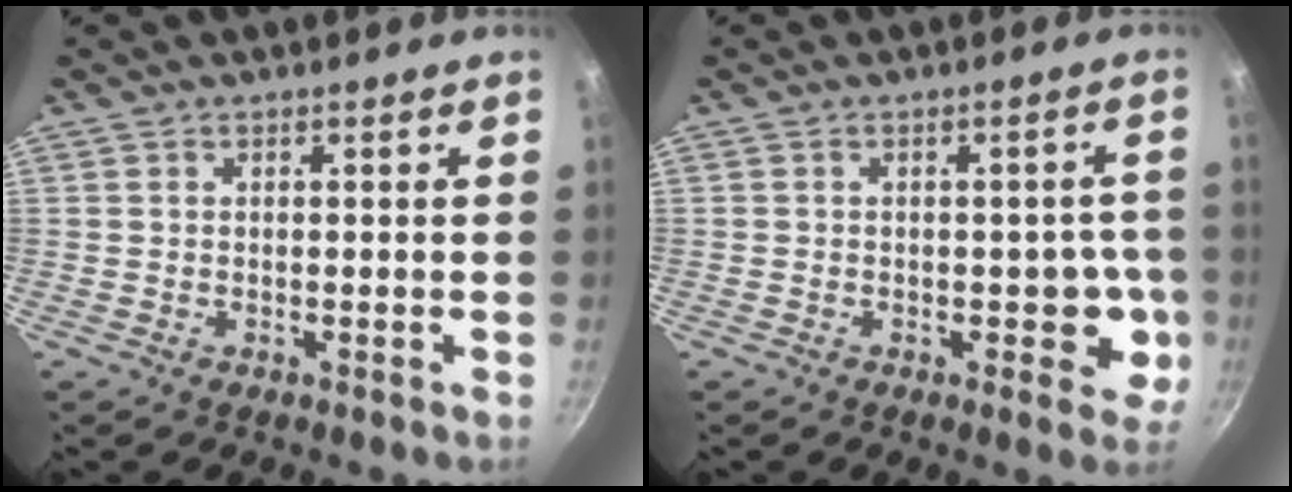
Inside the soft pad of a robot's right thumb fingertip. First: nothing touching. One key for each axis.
{"total": 6.6, "fx": -1.5, "fy": 4.0, "fz": 5.1, "tx": -0.008, "ty": 0.009, "tz": -0.020}